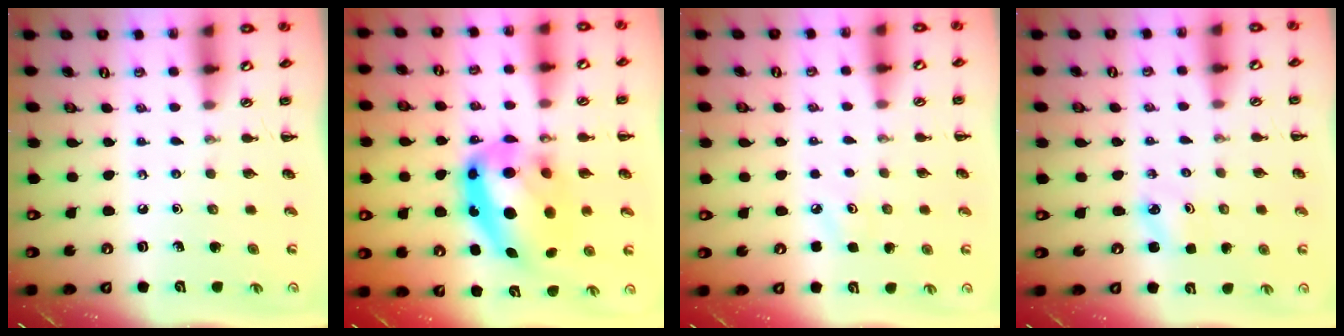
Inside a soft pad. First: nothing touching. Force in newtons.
{"total": 19.0, "press": 18.4, "slide": 4.6}
{"total": 3.1, "press": 2.9, "slide": 0.9}
{"total": 1.9, "press": 1.8, "slide": 0.5}